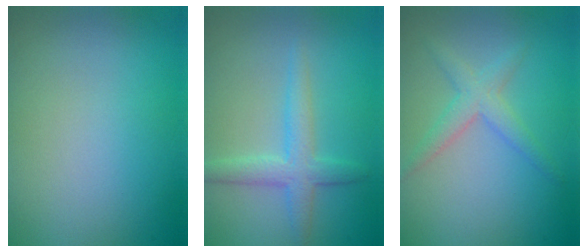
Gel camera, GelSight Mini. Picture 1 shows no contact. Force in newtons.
{"total": 2.9, "press": 2.9, "slide": 0.1}
{"total": 2.3, "press": 2.3, "slide": 0.1}